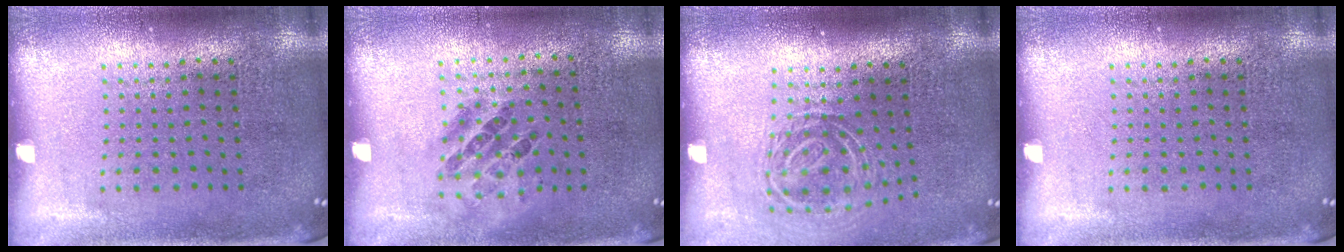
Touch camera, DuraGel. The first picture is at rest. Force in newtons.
{"total": 1.0, "press": 0.7, "slide": 0.7}
{"total": 1.8, "press": 1.2, "slide": 1.4}
{"total": 0.0}